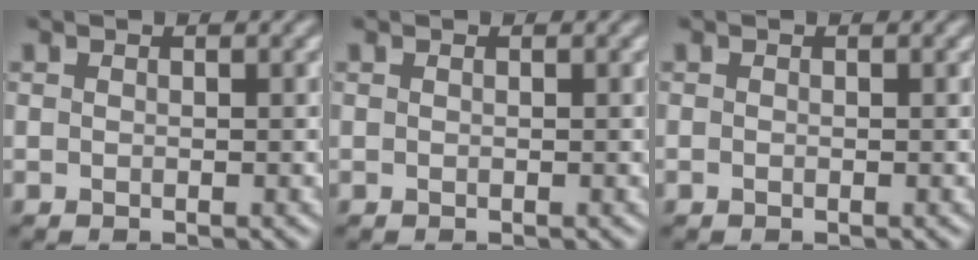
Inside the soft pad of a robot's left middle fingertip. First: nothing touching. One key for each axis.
{"total": 0.0}
{"total": 0.0}